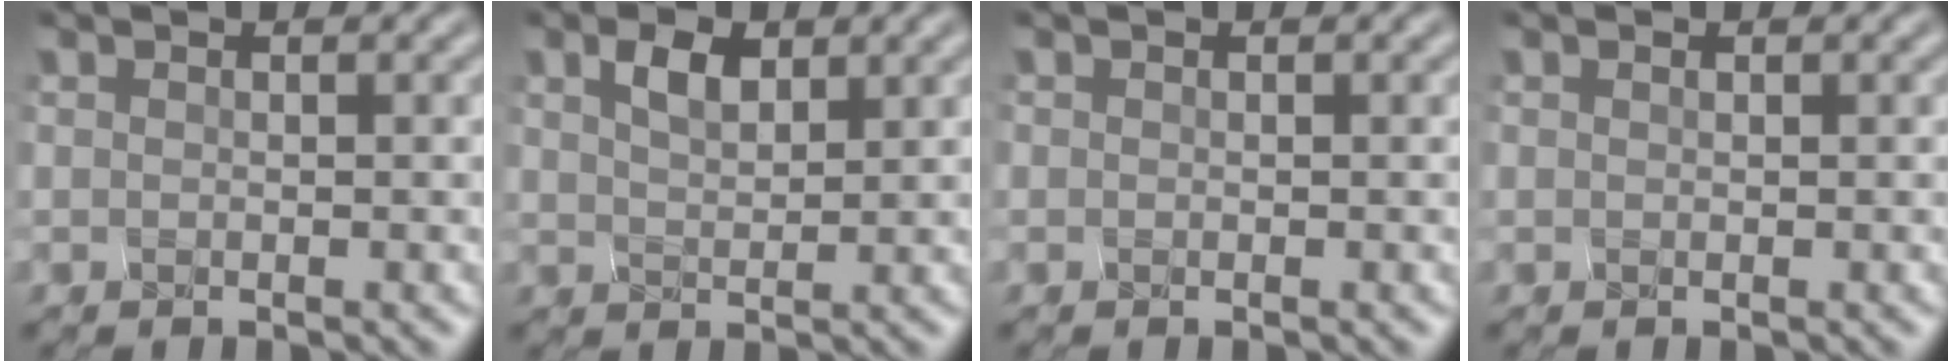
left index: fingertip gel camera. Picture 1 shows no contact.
{"total": 0.8, "force": [0.8, 0.1, -0.1], "torque": [-0.018, 0.000, 0.036]}
{"total": 0.8, "force": [-0.3, -0.4, -0.6], "torque": [-0.002, -0.004, 0.010]}
{"total": 0.9, "force": [-0.2, -0.4, -0.7], "torque": [0.002, -0.001, 0.010]}